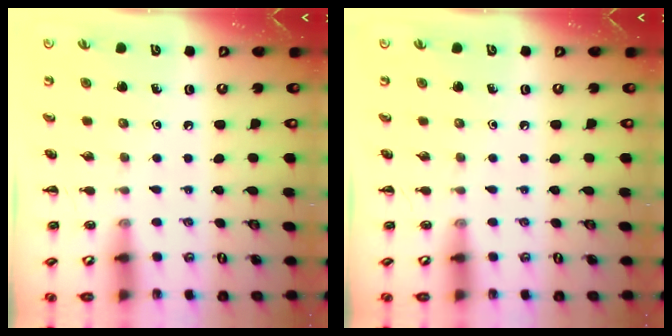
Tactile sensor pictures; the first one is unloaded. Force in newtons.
{"total": 0.0}